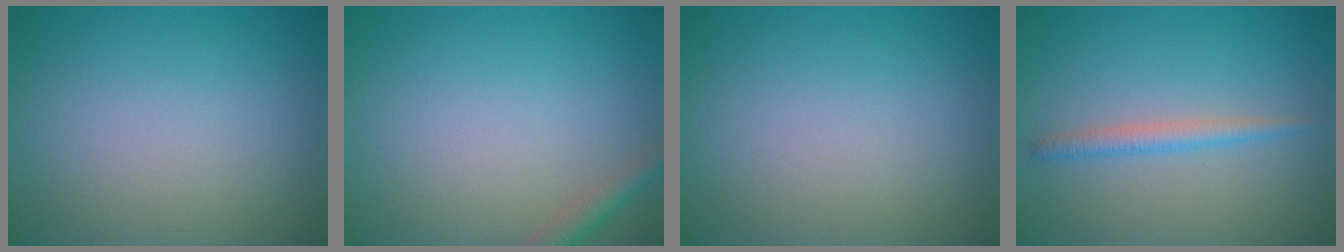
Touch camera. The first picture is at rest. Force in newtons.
{"total": 1.6, "press": 1.6, "slide": 0.1}
{"total": 0.0}
{"total": 1.7, "press": 1.7, "slide": 0.1}